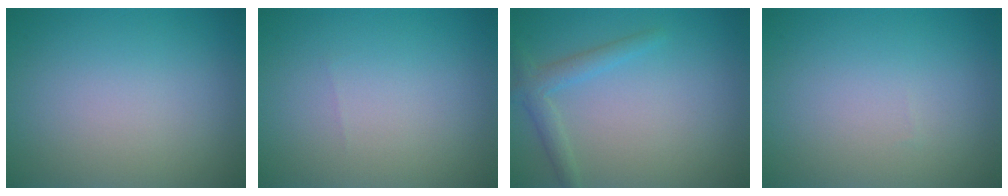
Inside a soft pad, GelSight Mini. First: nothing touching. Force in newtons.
{"total": 0.0}
{"total": 2.1, "press": 2.1, "slide": 0.1}
{"total": 0.0}